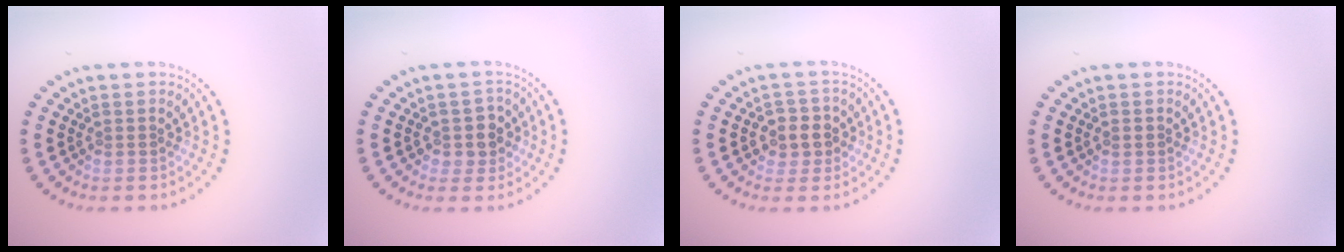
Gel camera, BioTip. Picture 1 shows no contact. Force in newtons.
{"total": 2.1, "press": 1.9, "slide": 0.9}
{"total": 2.4, "press": 2.2, "slide": 0.7}
{"total": 0.8, "press": 0.8, "slide": 0.1}